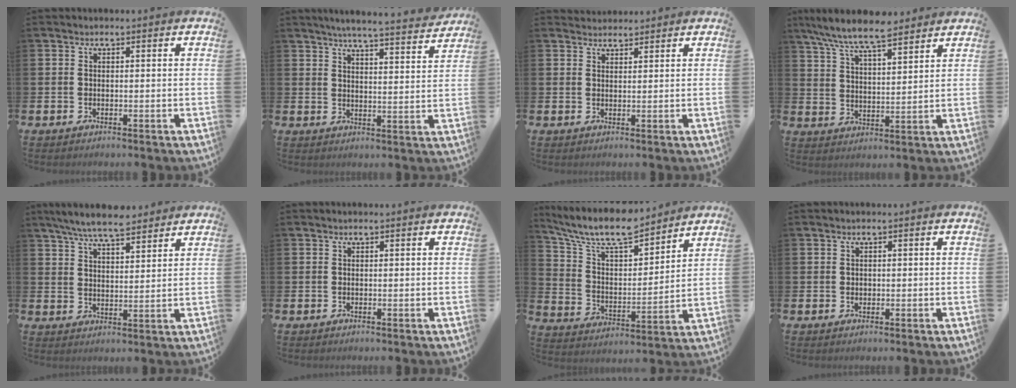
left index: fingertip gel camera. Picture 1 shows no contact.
{"total": 5.6, "force": [5.4, -0.4, 1.3], "torque": [-0.033, -0.038, 0.091]}
{"total": 2.1, "force": [2.0, 0.6, -0.2], "torque": [0.012, -0.010, 0.035]}
{"total": 8.4, "force": [7.7, 1.3, 3.2], "torque": [-0.088, -0.031, 0.138]}
{"total": 7.3, "force": [6.7, 1.2, 2.6], "torque": [-0.062, -0.023, 0.121]}
{"total": 0.0}
{"total": 9.6, "force": [8.6, 2.3, 3.5], "torque": [-0.107, -0.054, 0.152]}
{"total": 0.6, "force": [0.4, 0.5, 0.1], "torque": [0.009, 0.000, 0.003]}